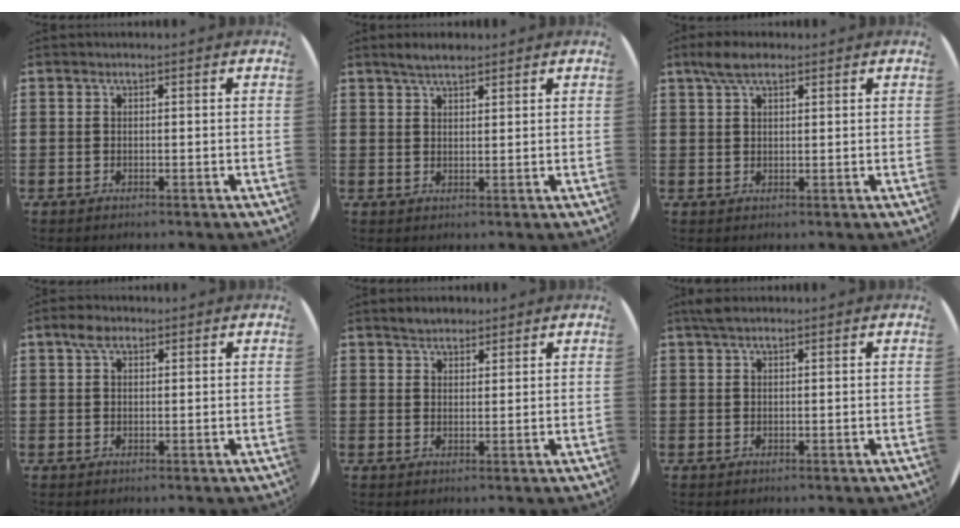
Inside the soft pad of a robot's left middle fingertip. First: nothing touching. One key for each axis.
{"total": 2.6, "fx": 2.3, "fy": 0.7, "fz": 1.1, "tx": -0.025, "ty": 0.005, "tz": 0.043}
{"total": 3.9, "fx": 2.7, "fy": 1.6, "fz": 2.4, "tx": -0.044, "ty": 0.005, "tz": 0.048}
{"total": 2.7, "fx": 1.7, "fy": 1.4, "fz": 1.6, "tx": -0.027, "ty": 0.004, "tz": 0.029}
{"total": 2.3, "fx": 2.2, "fy": 0.7, "fz": 0.1, "tx": 0.002, "ty": 0.003, "tz": 0.041}
{"total": 1.4, "fx": 1.1, "fy": 0.4, "fz": 0.7, "tx": -0.016, "ty": 0.005, "tz": 0.020}